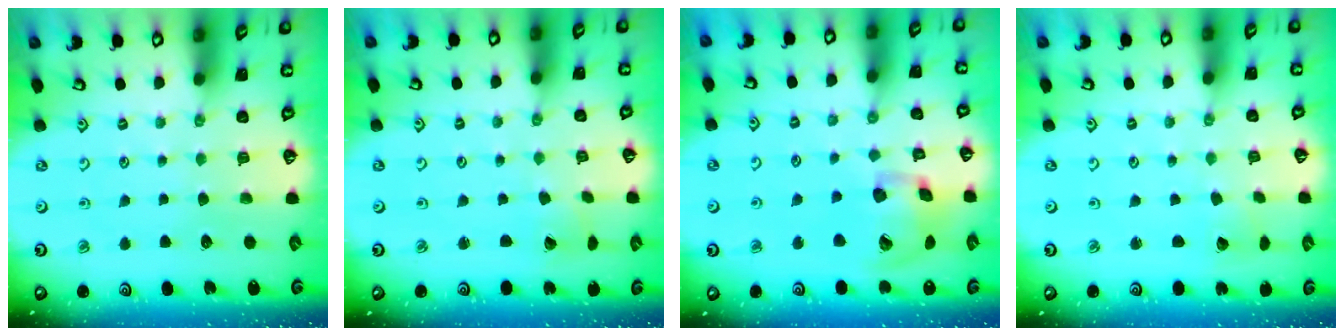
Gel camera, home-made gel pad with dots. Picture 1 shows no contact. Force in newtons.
{"total": 1.9, "press": 1.8, "slide": 0.3}
{"total": 15.4, "press": 15.2, "slide": 2.5}
{"total": 2.2, "press": 2.2, "slide": 0.1}